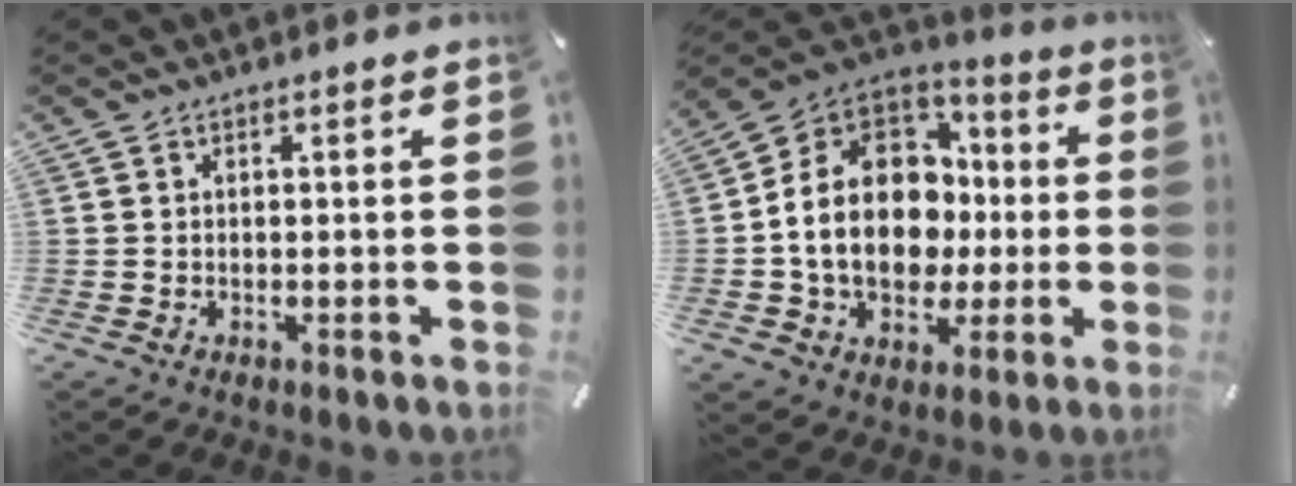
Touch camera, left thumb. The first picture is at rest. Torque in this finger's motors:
{"motor_torque": [1.04, 1.18, 0.72, -0.16, 0.67]}